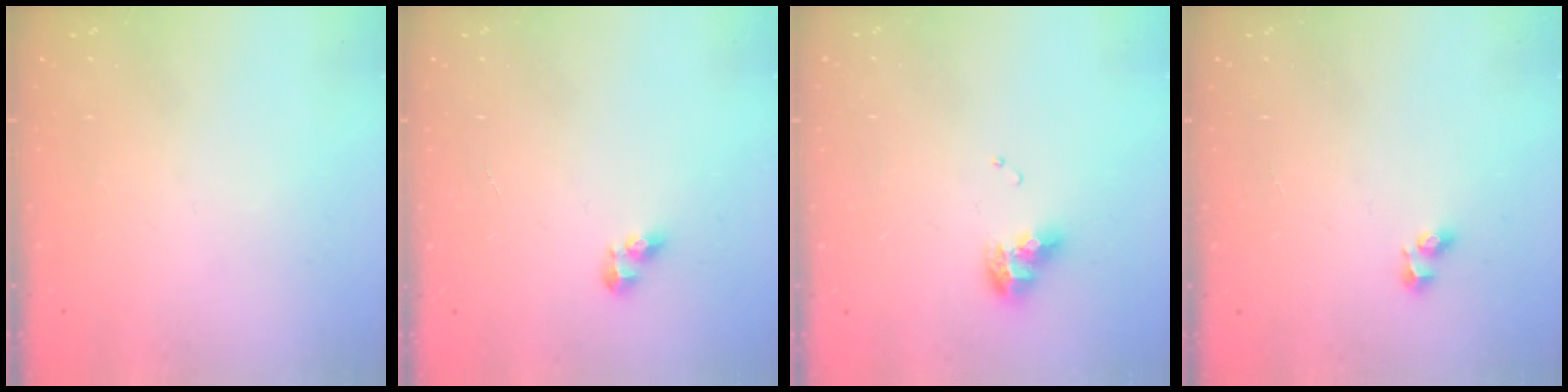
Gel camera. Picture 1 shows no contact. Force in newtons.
{"total": 5.0, "press": 5.0, "slide": 0.6}
{"total": 10.1, "press": 10.1, "slide": 1.0}
{"total": 4.6, "press": 4.3, "slide": 1.8}